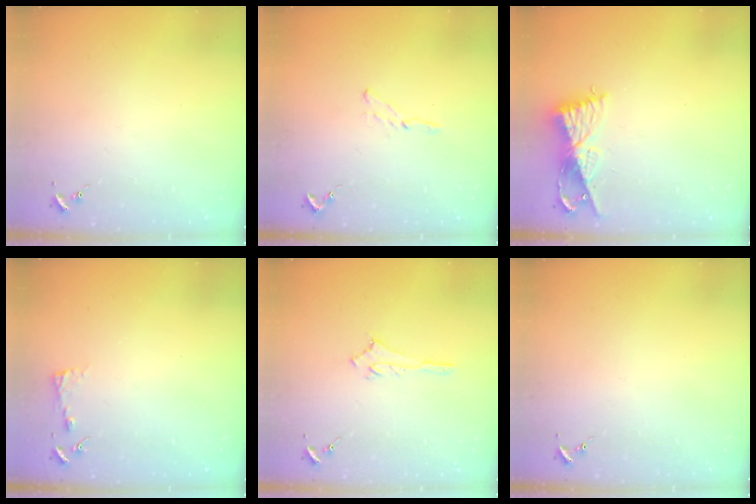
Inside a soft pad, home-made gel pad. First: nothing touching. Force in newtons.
{"total": 4.0, "press": 4.0, "slide": 0.4}
{"total": 9.8, "press": 9.8, "slide": 0.5}
{"total": 2.8, "press": 2.8, "slide": 0.3}
{"total": 2.6, "press": 2.6, "slide": 0.3}
{"total": 0.0}